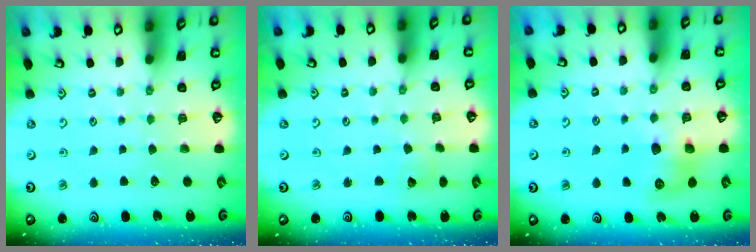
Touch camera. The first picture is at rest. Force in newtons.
{"total": 2.1, "press": 2.1, "slide": 0.2}
{"total": 8.4, "press": 8.3, "slide": 1.2}